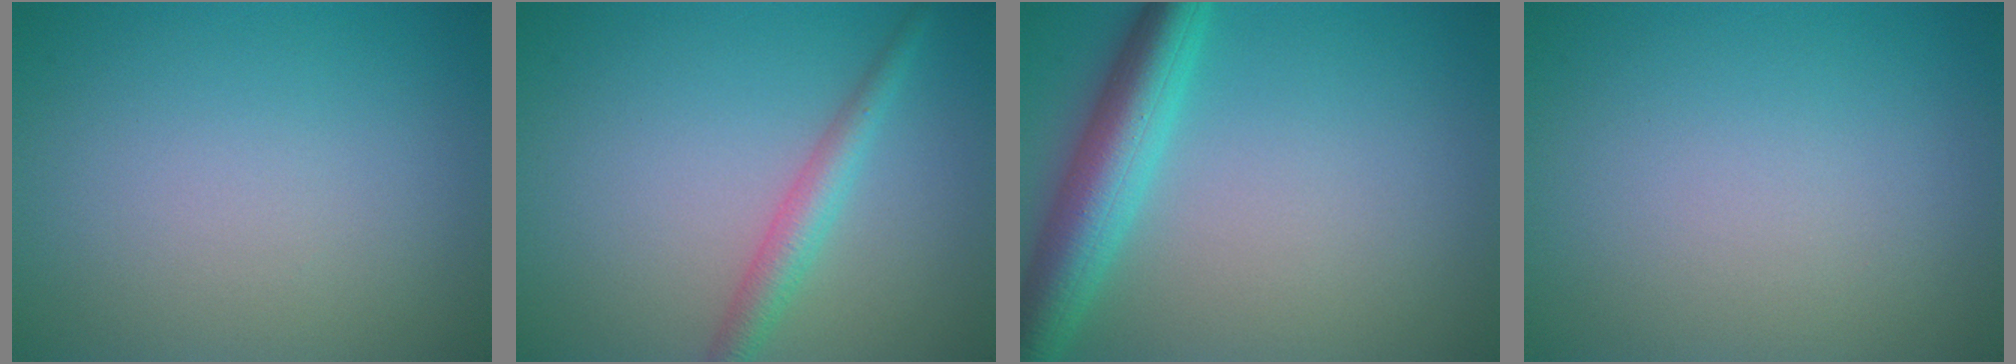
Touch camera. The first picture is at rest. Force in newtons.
{"total": 2.6, "press": 2.6, "slide": 0.0}
{"total": 5.9, "press": 5.9, "slide": 0.2}
{"total": 0.0}